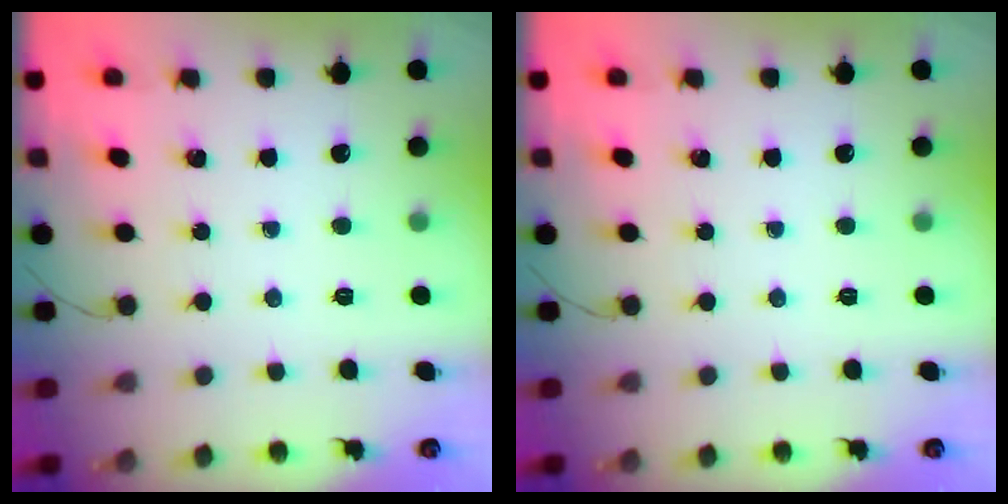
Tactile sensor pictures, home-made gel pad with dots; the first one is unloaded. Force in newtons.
{"total": 0.0}